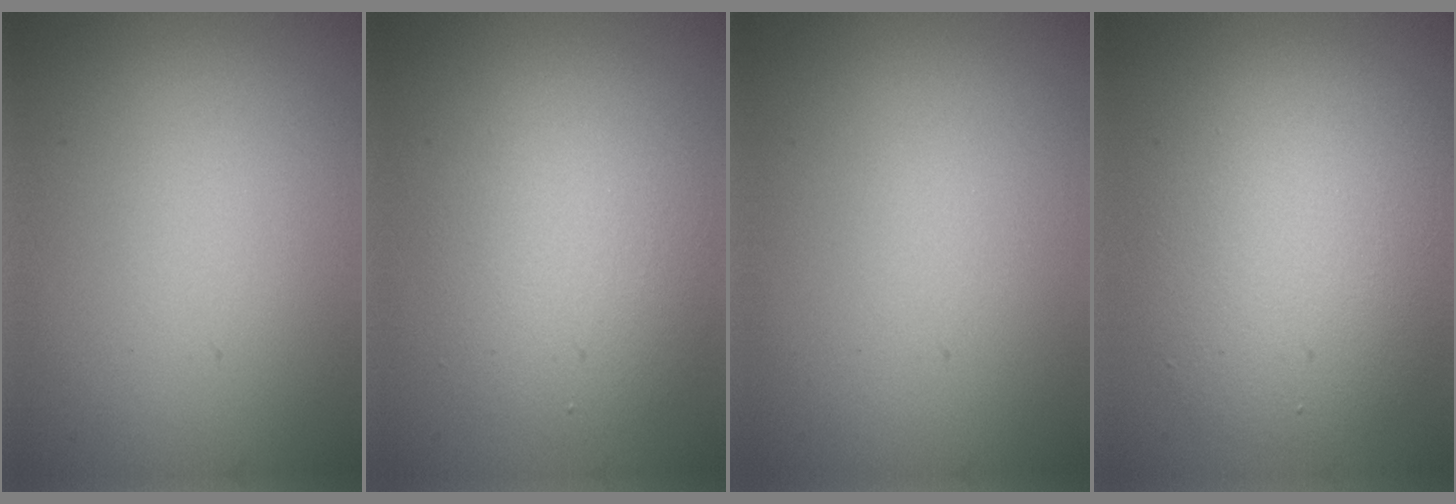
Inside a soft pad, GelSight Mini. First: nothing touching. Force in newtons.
{"total": 4.6, "press": 4.6, "slide": 0.3}
{"total": 0.0}
{"total": 6.6, "press": 6.6, "slide": 0.1}